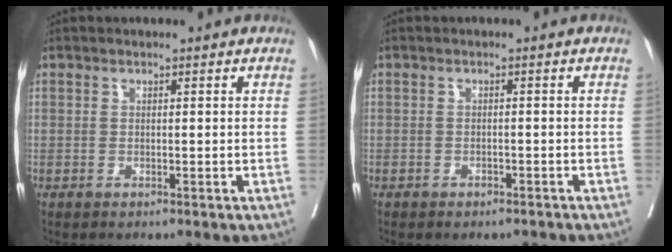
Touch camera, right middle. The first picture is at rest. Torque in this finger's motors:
{"motor_torque": [1.01, -1.13, 0.16, 0.09]}